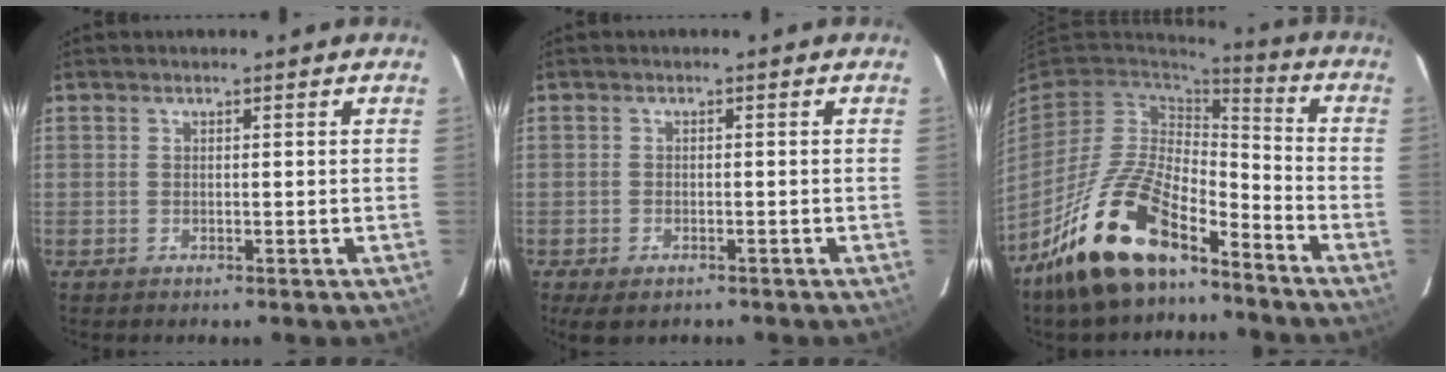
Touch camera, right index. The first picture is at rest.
{"total": 3.7, "force": [-2.5, 1.9, 2.0], "torque": [-0.045, -0.013, -0.040]}
{"total": 18.8, "force": [-13.1, 7.1, 11.4], "torque": [-0.238, -0.012, -0.241]}